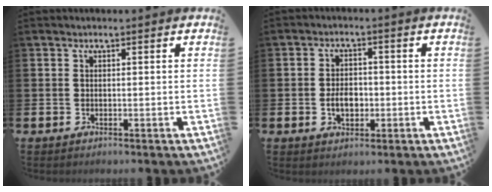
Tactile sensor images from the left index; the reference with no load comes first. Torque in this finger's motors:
{"motor_torque": [0.50, 0.13, 0.09, 0.06]}